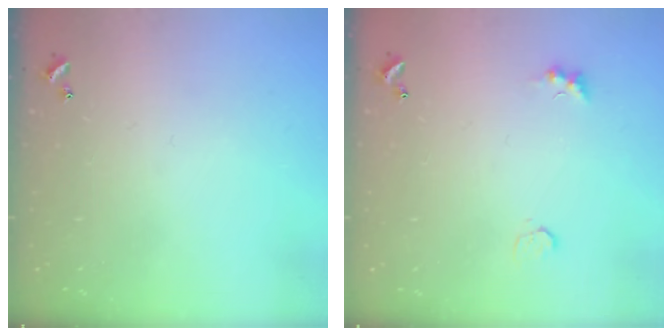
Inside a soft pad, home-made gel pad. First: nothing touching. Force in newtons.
{"total": 1.9, "press": 1.8, "slide": 0.5}